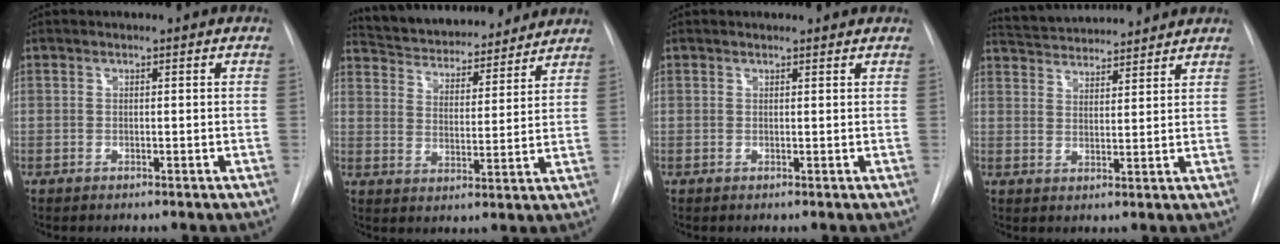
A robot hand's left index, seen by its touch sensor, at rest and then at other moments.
{"total": 18.4, "force": [17.0, 4.3, 5.5], "torque": [-0.091, 0.012, 0.249]}
{"total": 2.7, "force": [2.6, 0.5, 0.4], "torque": [-0.010, 0.015, 0.027]}
{"total": 12.1, "force": [11.6, 1.8, 3.1], "torque": [-0.055, 0.026, 0.177]}